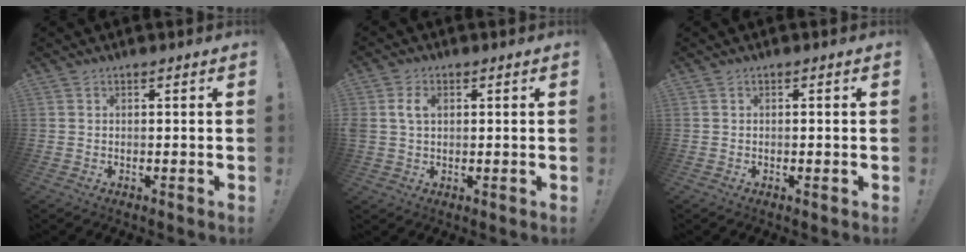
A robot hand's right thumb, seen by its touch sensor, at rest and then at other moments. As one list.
[{"total": 5.0, "force": [0.9, 3.5, 3.4], "torque": [-0.072, 0.009, 0.016]}, {"total": 0.6, "force": [-0.3, 0.1, 0.5], "torque": [-0.009, 0.002, -0.005]}]